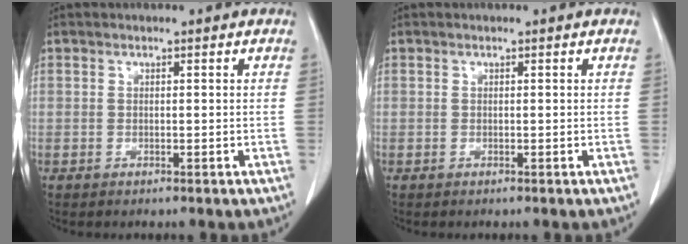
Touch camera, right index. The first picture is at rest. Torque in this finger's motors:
{"motor_torque": [0.00, 0.00, 0.00, 0.00]}